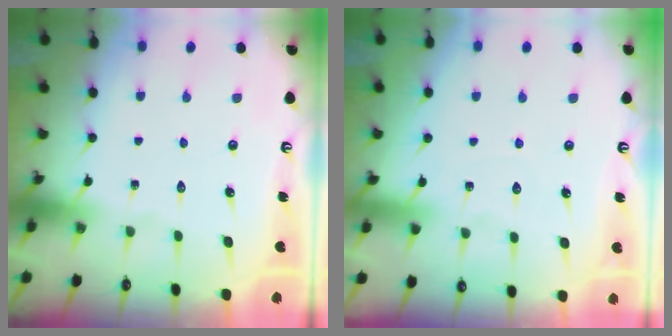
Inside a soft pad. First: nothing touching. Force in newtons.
{"total": 3.7, "press": 3.7, "slide": 0.6}